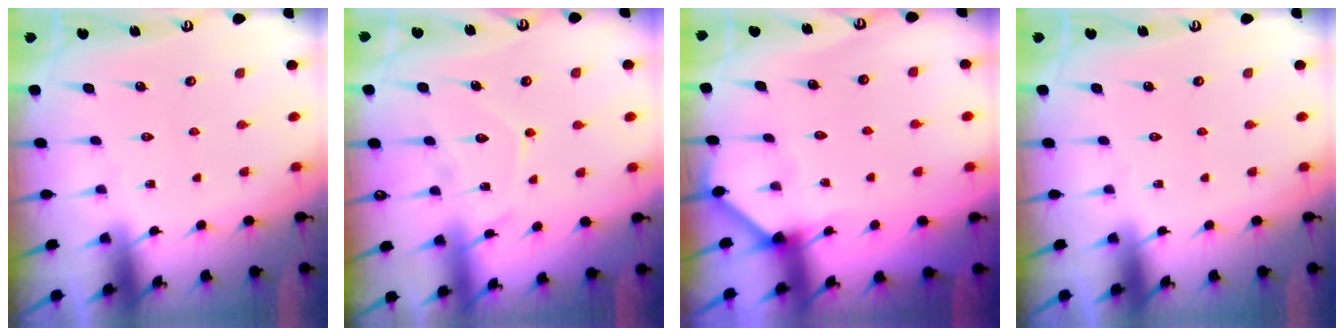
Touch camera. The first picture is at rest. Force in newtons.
{"total": 10.1, "press": 10.1, "slide": 1.0}
{"total": 2.7, "press": 2.7, "slide": 0.2}
{"total": 0.0}